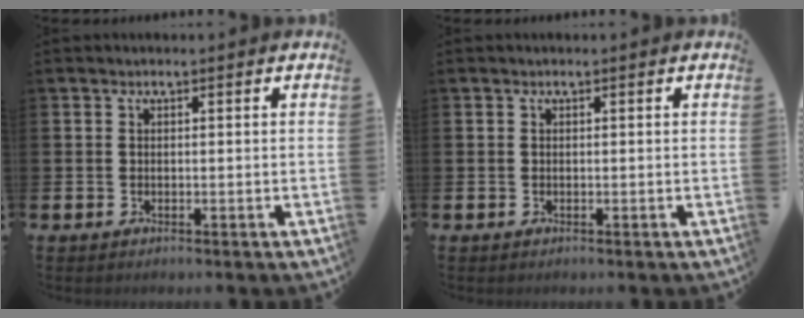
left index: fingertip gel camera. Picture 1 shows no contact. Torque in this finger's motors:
{"motor_torque": [0.00, 0.00, 0.00, 0.00]}